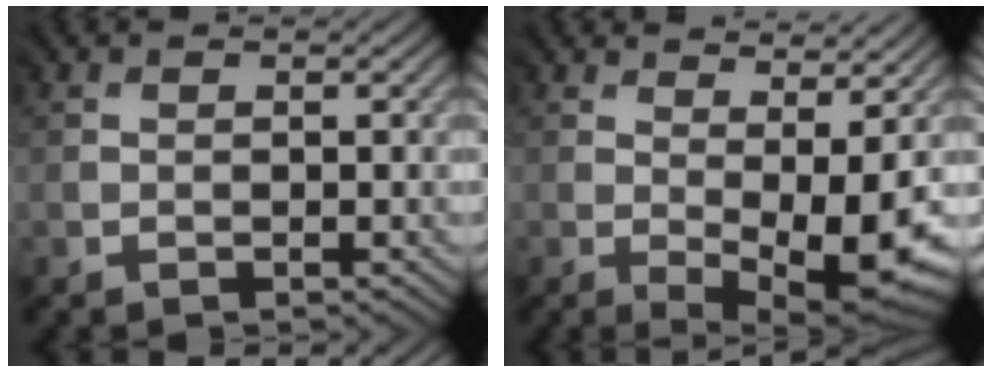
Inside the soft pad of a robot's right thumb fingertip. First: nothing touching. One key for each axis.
{"total": 8.8, "fx": 1.1, "fy": 3.0, "fz": 8.2, "tx": -0.099, "ty": 0.003, "tz": 0.034}